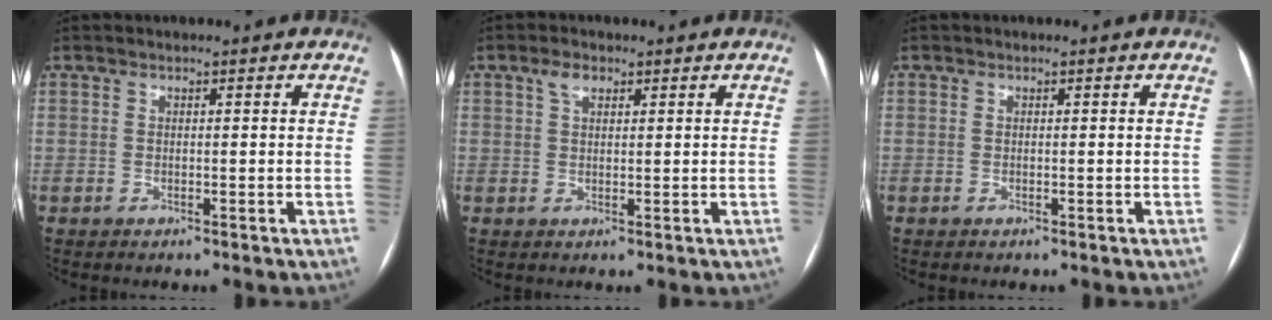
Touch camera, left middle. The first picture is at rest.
{"total": 2.2, "force": [1.3, 1.1, 1.4], "torque": [-0.032, 0.010, 0.028]}
{"total": 0.0}